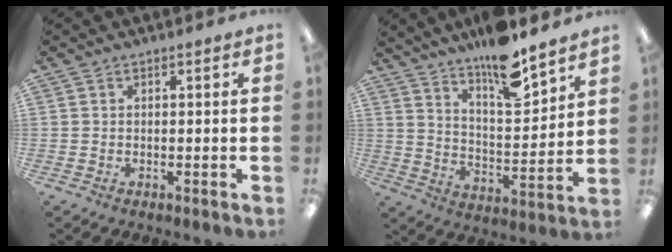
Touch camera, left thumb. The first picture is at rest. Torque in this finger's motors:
{"motor_torque": [2.06, 0.96, 1.36, -1.41, 0.13]}